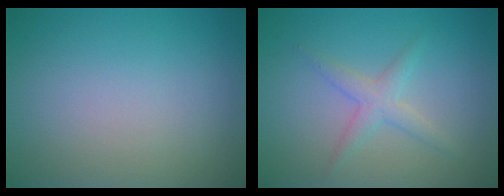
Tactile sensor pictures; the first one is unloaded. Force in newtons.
{"total": 2.0, "press": 2.0, "slide": 0.0}